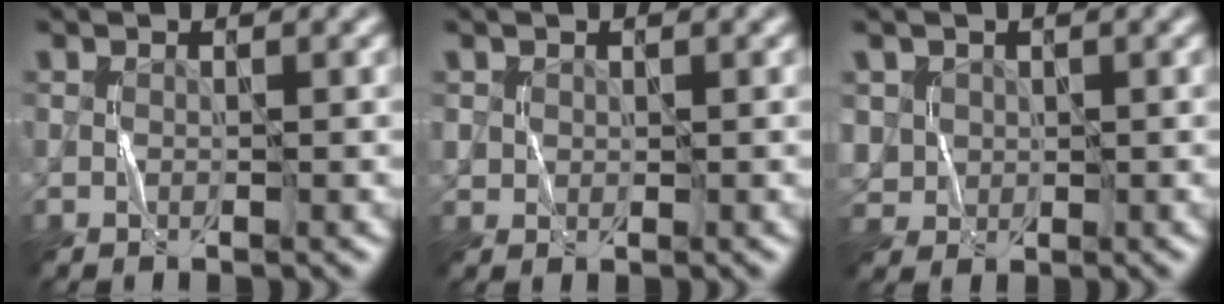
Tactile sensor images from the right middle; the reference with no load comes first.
{"total": 0.9, "force": [0.5, 0.8, 0.2], "torque": [-0.006, -0.001, 0.012]}
{"total": 2.4, "force": [0.7, 2.2, 0.6], "torque": [-0.021, -0.004, 0.031]}